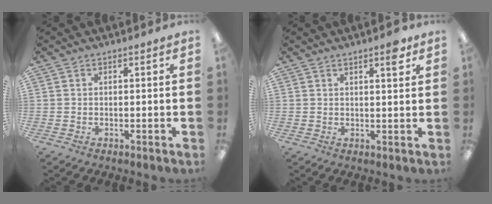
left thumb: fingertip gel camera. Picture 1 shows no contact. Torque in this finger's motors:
{"motor_torque": [0.01, 0.04, -0.18, -0.03, 0.01]}